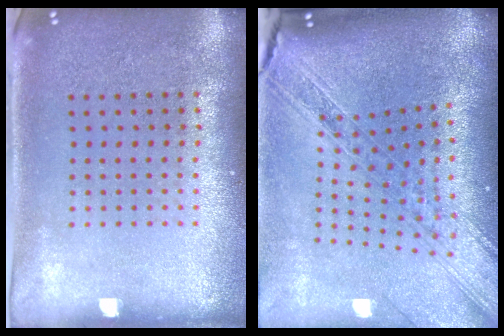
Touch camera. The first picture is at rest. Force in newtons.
{"total": 2.6, "press": 2.2, "slide": 1.5}